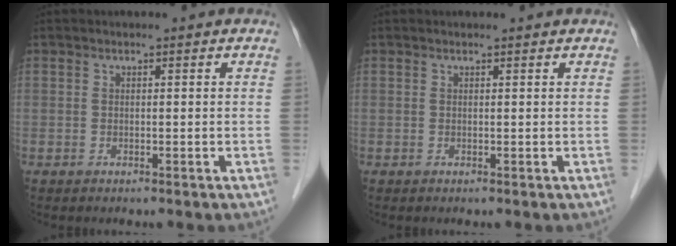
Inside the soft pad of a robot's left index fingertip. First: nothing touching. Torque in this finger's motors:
{"motor_torque": [-0.05, -0.04, -0.04, -0.01]}